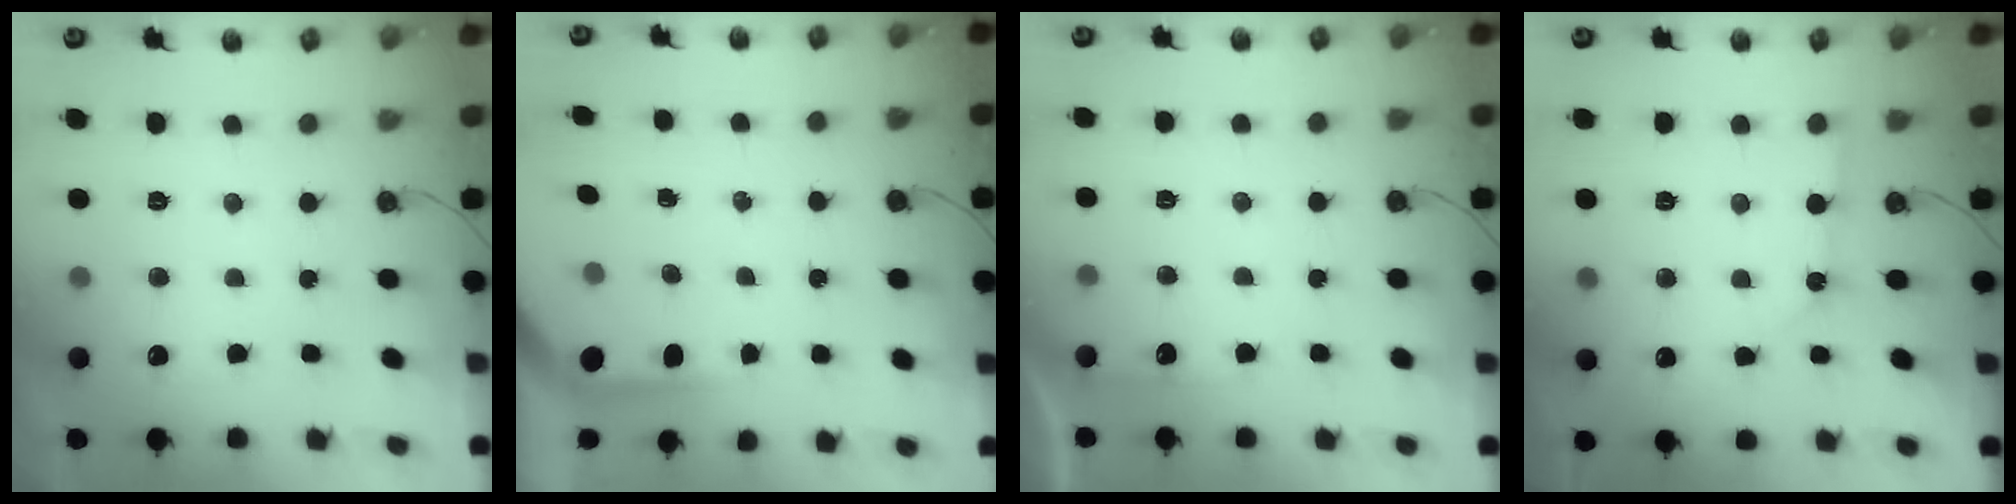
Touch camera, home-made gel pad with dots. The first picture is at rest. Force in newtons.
{"total": 3.9, "press": 3.8, "slide": 0.3}
{"total": 2.6, "press": 2.6, "slide": 0.5}
{"total": 2.0, "press": 2.0, "slide": 0.2}